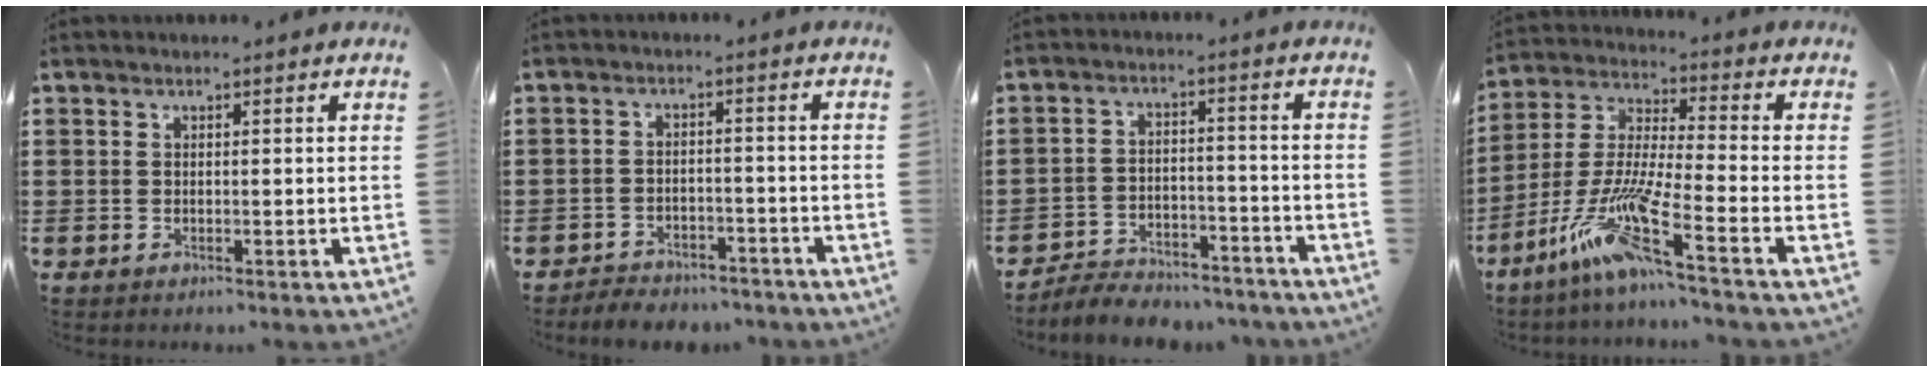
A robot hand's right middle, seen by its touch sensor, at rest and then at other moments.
{"total": 3.7, "force": [-3.6, 0.7, 0.0], "torque": [-0.006, 0.003, -0.077]}
{"total": 5.4, "force": [-5.3, 0.9, 0.5], "torque": [-0.007, 0.015, -0.108]}
{"total": 11.0, "force": [-7.4, 0.3, 8.2], "torque": [-0.193, -0.024, -0.156]}